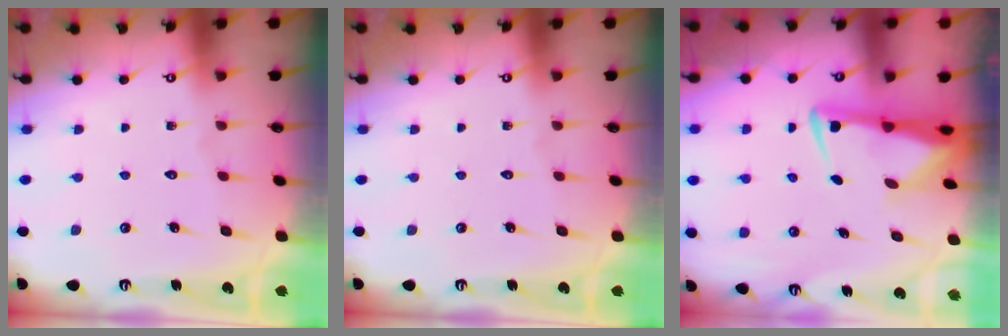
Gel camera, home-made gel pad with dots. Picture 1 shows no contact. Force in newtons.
{"total": 0.0}
{"total": 5.0, "press": 4.9, "slide": 1.2}